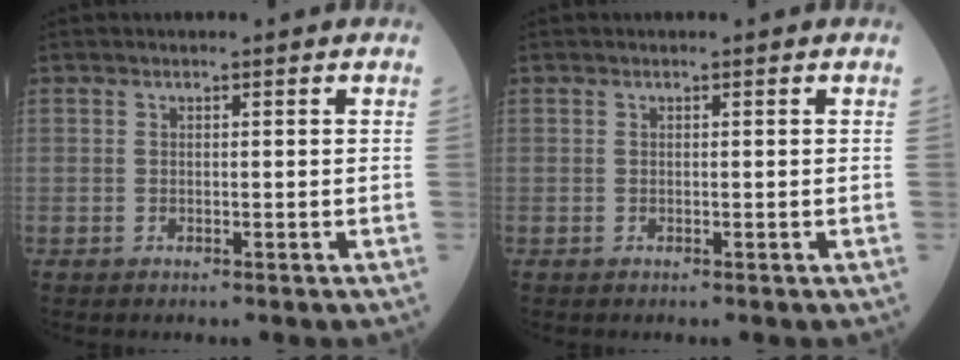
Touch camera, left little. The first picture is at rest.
{"total": 0.0}